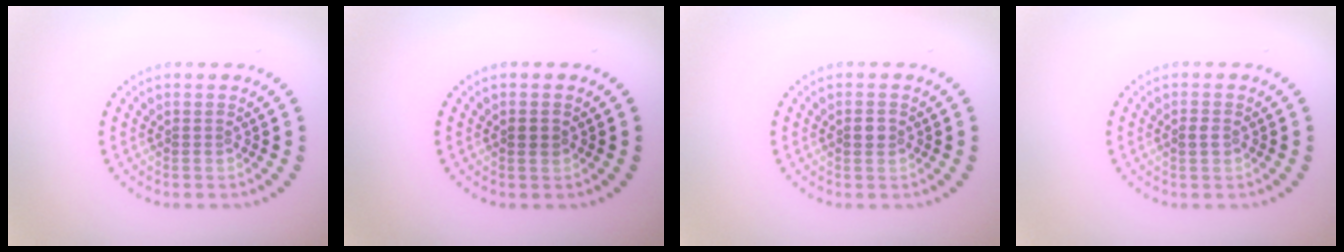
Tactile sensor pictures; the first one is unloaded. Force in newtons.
{"total": 1.0, "press": 0.9, "slide": 0.3}
{"total": 1.4, "press": 1.4, "slide": 0.2}
{"total": 1.0, "press": 1.0, "slide": 0.0}